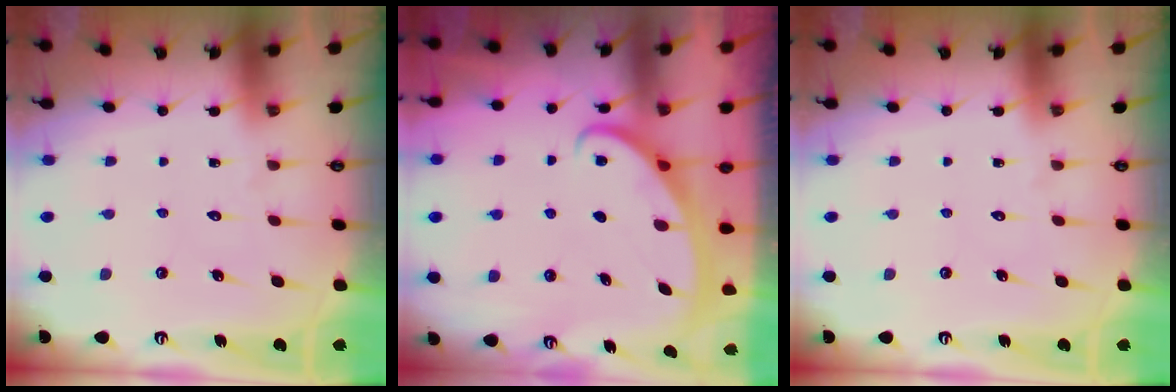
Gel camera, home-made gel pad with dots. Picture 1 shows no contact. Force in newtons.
{"total": 2.7, "press": 2.7, "slide": 0.4}
{"total": 0.0}